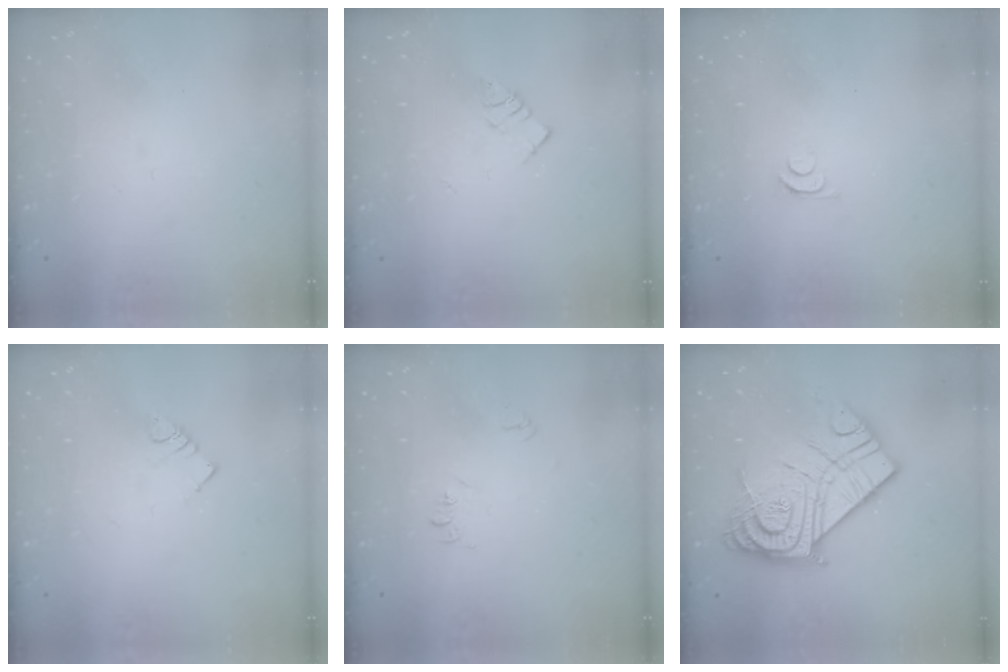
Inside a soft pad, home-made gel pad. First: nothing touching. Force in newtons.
{"total": 5.1, "press": 5.1, "slide": 0.2}
{"total": 4.4, "press": 4.3, "slide": 0.6}
{"total": 2.9, "press": 2.9, "slide": 0.5}
{"total": 4.9, "press": 4.9, "slide": 0.7}
{"total": 24.3, "press": 24.1, "slide": 2.4}